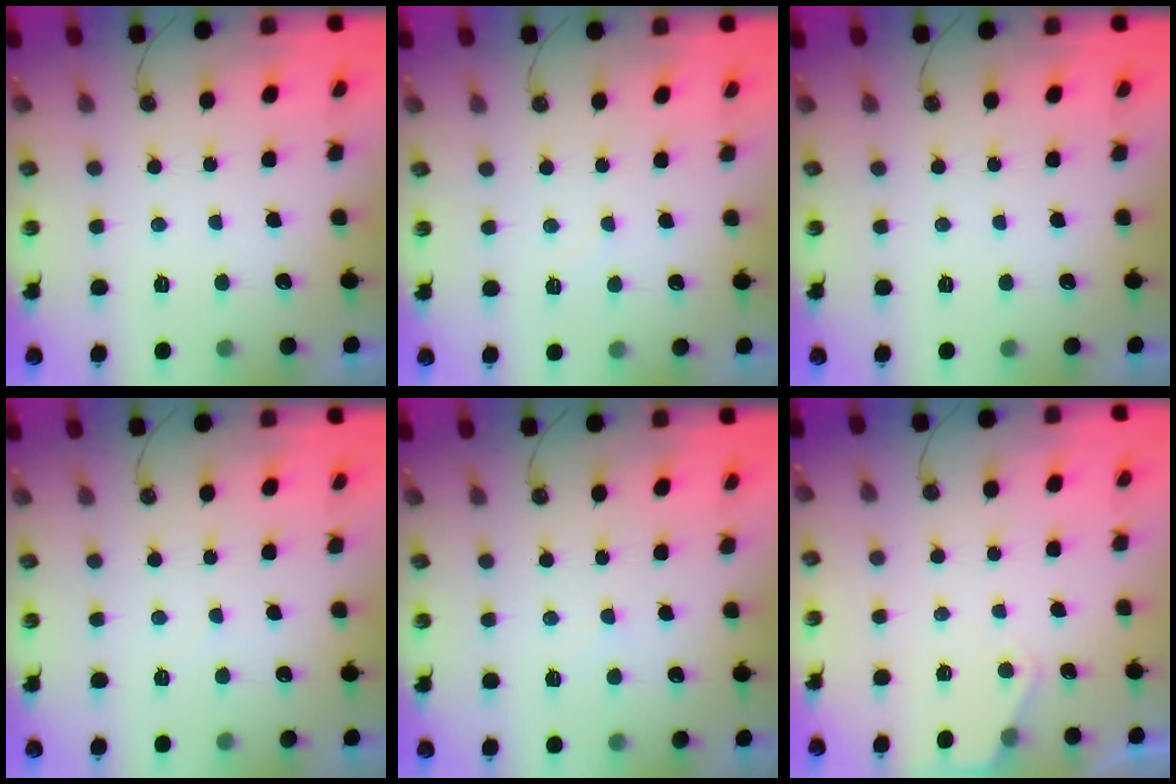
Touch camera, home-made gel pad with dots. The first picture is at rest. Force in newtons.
{"total": 2.7, "press": 2.6, "slide": 0.4}
{"total": 0.0}
{"total": 2.7, "press": 2.6, "slide": 0.4}
{"total": 2.4, "press": 2.4, "slide": 0.4}
{"total": 2.7, "press": 2.7, "slide": 0.4}